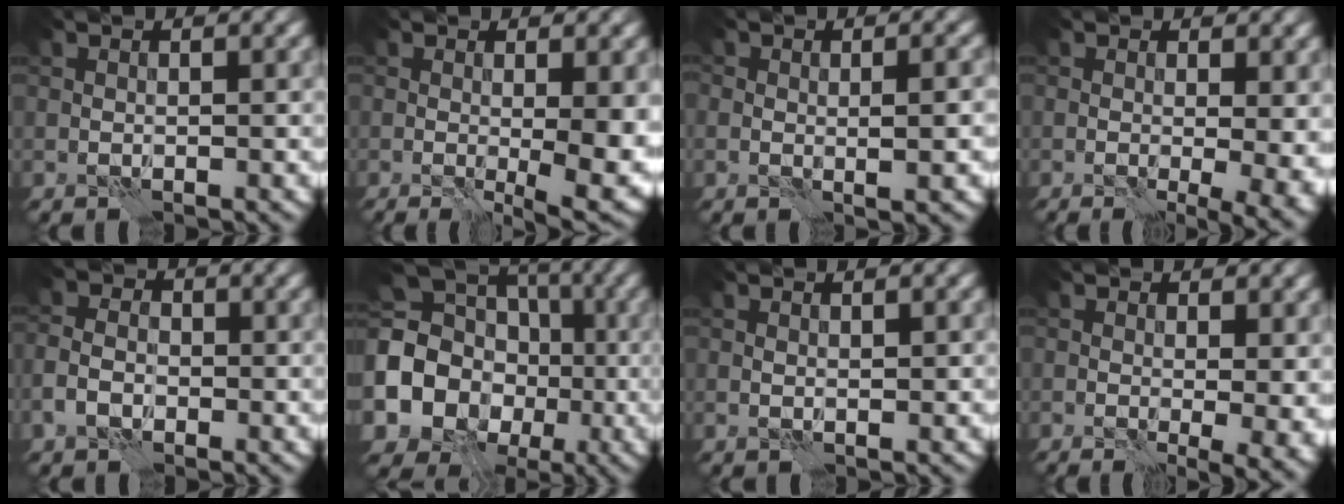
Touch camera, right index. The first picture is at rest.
{"total": 6.9, "force": [-0.1, 2.0, 6.6], "torque": [-0.078, -0.017, 0.004]}
{"total": 2.1, "force": [-0.1, 0.7, 1.9], "torque": [-0.026, -0.001, -0.002]}
{"total": 6.4, "force": [0.2, 2.8, 5.8], "torque": [-0.032, -0.008, 0.010]}
{"total": 3.9, "force": [-1.3, 3.0, 2.2], "torque": [-0.033, 0.001, -0.028]}
{"total": 14.4, "force": [-1.9, 13.1, 5.8], "torque": [-0.145, -0.014, -0.055]}
{"total": 0.6, "force": [0.2, 0.1, 0.5], "torque": [-0.009, -0.002, 0.004]}
{"total": 5.5, "force": [0.5, 2.3, 4.9], "torque": [-0.039, -0.011, 0.017]}